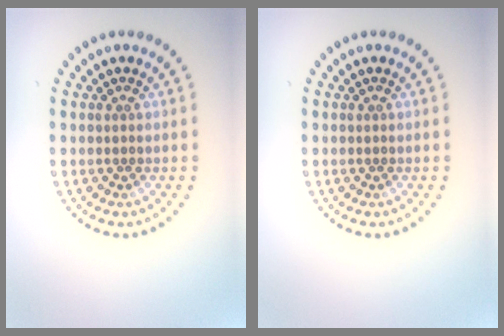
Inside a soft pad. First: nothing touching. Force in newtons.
{"total": 0.0}